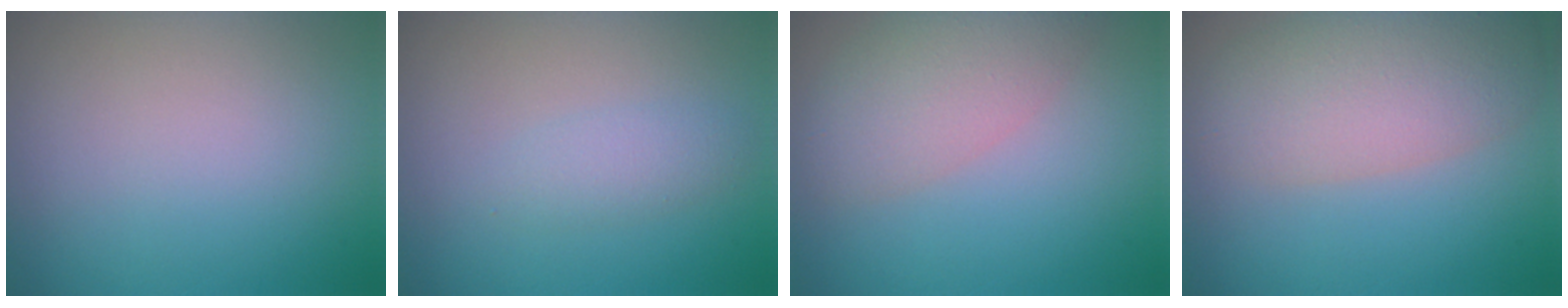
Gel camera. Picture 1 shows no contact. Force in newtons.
{"total": 1.8, "press": 1.8, "slide": 0.0}
{"total": 4.8, "press": 4.8, "slide": 0.4}
{"total": 6.8, "press": 6.8, "slide": 0.3}